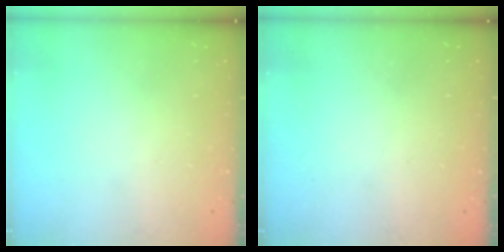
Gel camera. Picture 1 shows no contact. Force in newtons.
{"total": 0.6, "press": 0.6, "slide": 0.0}